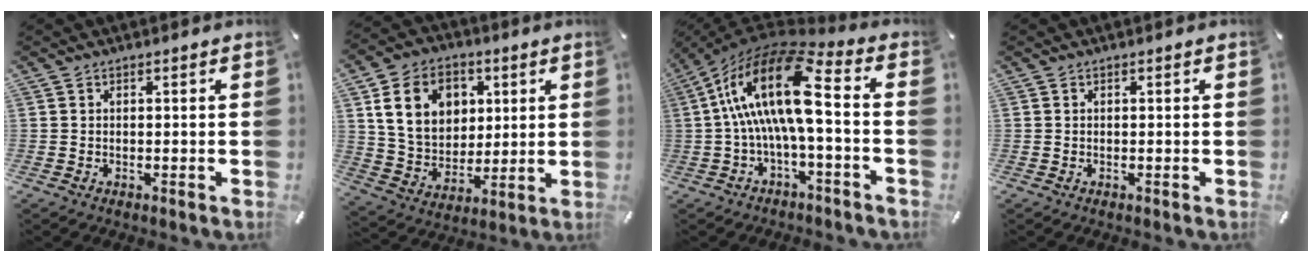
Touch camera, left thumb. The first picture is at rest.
{"total": 13.7, "force": [4.4, 11.3, 6.5], "torque": [-0.121, -0.004, 0.083]}
{"total": 20.3, "force": [0.9, 7.7, 18.8], "torque": [-0.363, 0.007, 0.012]}
{"total": 0.0}